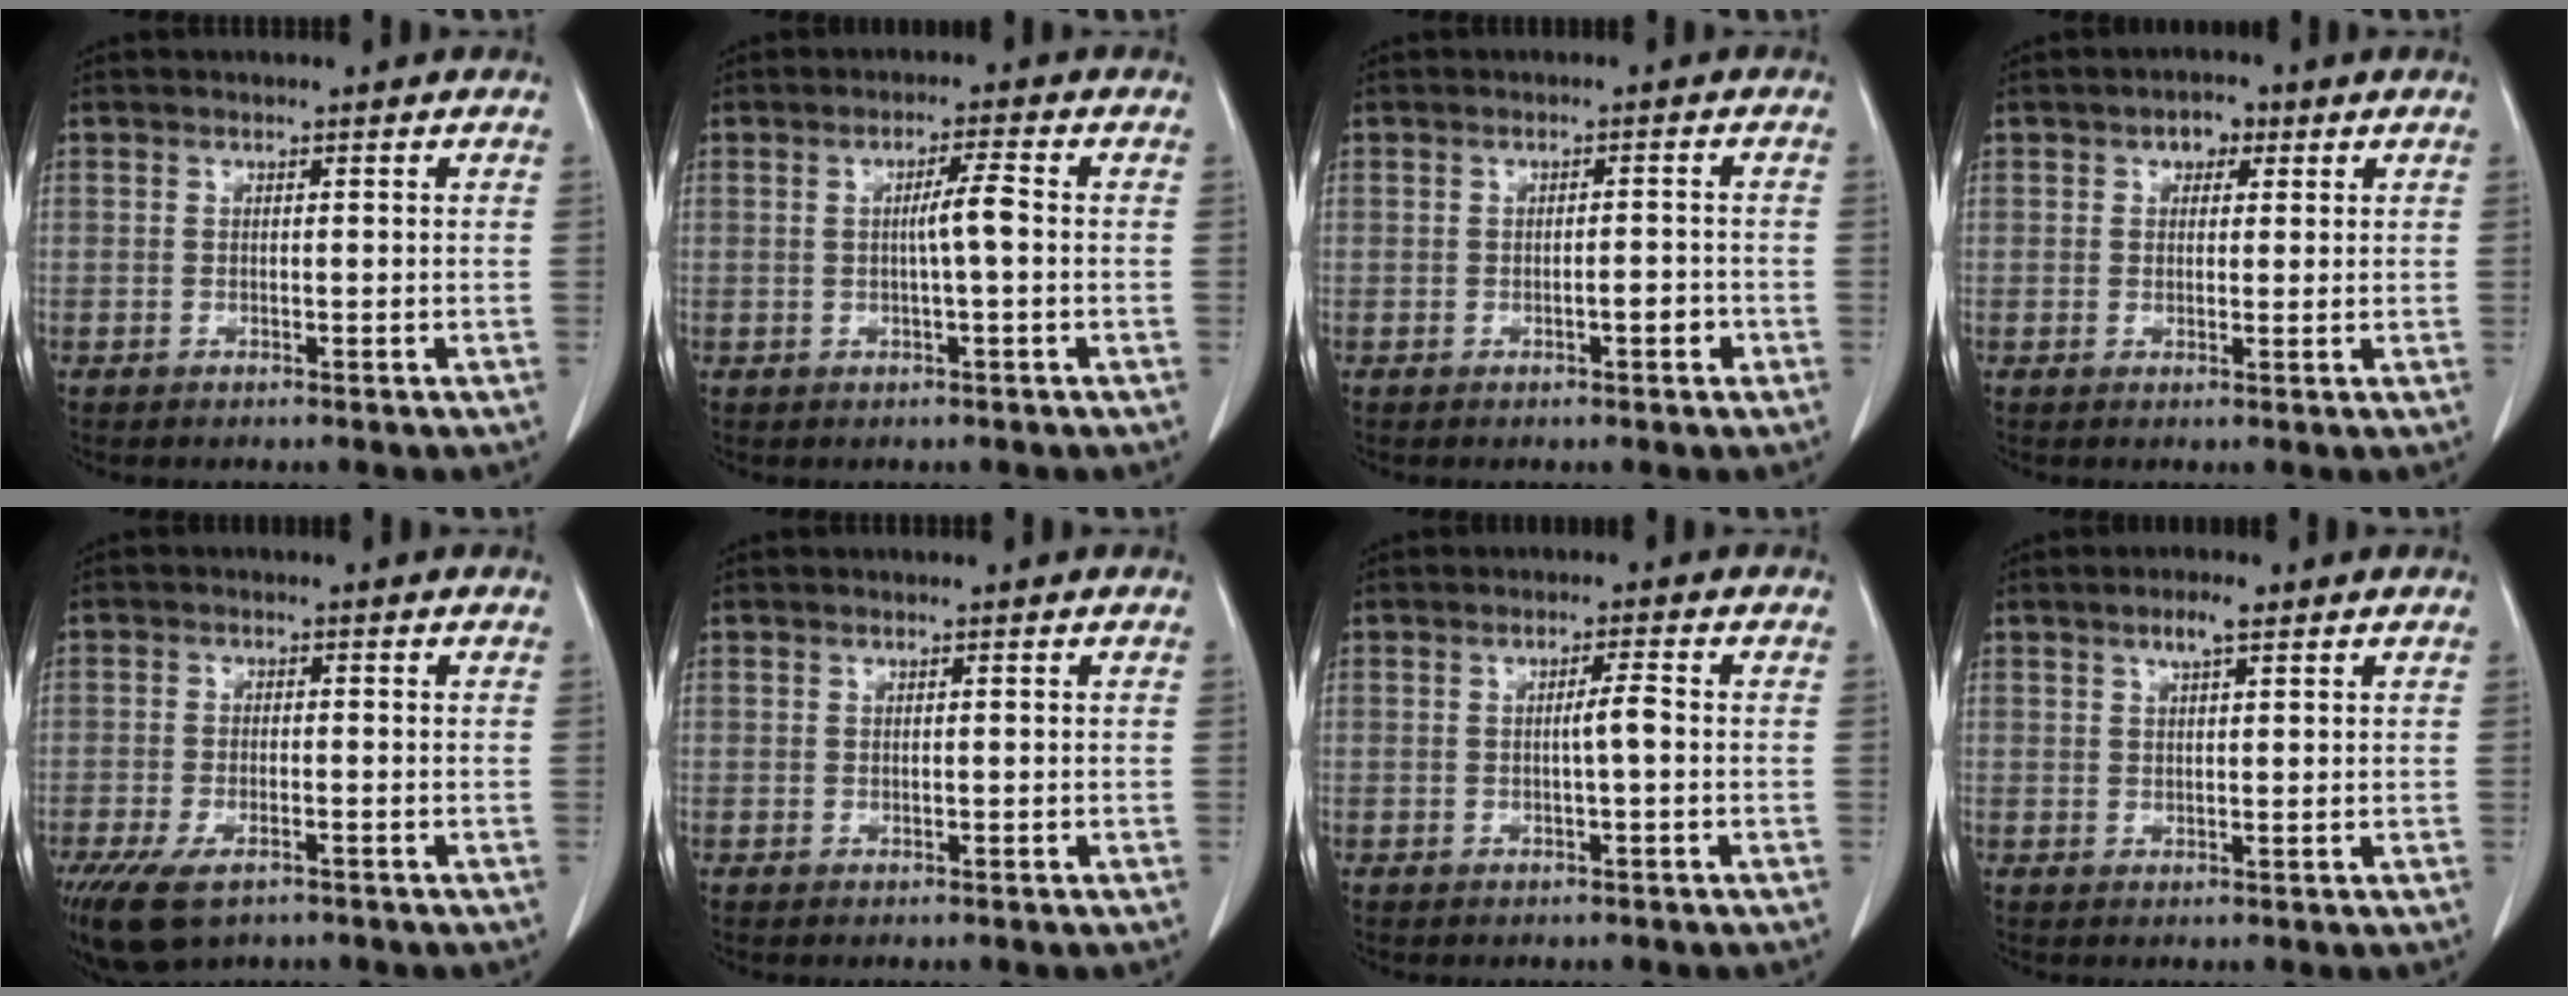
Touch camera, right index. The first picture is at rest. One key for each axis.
{"total": 3.3, "fx": 0.0, "fy": -0.1, "fz": 3.3, "tx": -0.054, "ty": 0.004, "tz": 0.001}
{"total": 1.8, "fx": -0.9, "fy": 0.5, "fz": 1.6, "tx": -0.020, "ty": 0.003, "tz": -0.010}
{"total": 2.9, "fx": 1.4, "fy": 1.9, "fz": 1.6, "tx": -0.018, "ty": 0.011, "tz": 0.020}
{"total": 8.9, "fx": -5.6, "fy": 4.1, "fz": 5.7, "tx": -0.112, "ty": -0.014, "tz": -0.091}
{"total": 0.0}
{"total": 2.1, "fx": -0.2, "fy": -0.1, "fz": 2.1, "tx": -0.030, "ty": 0.004, "tz": -0.001}
{"total": 2.9, "fx": 1.9, "fy": 0.6, "fz": 2.1, "tx": -0.039, "ty": 0.004, "tz": 0.033}